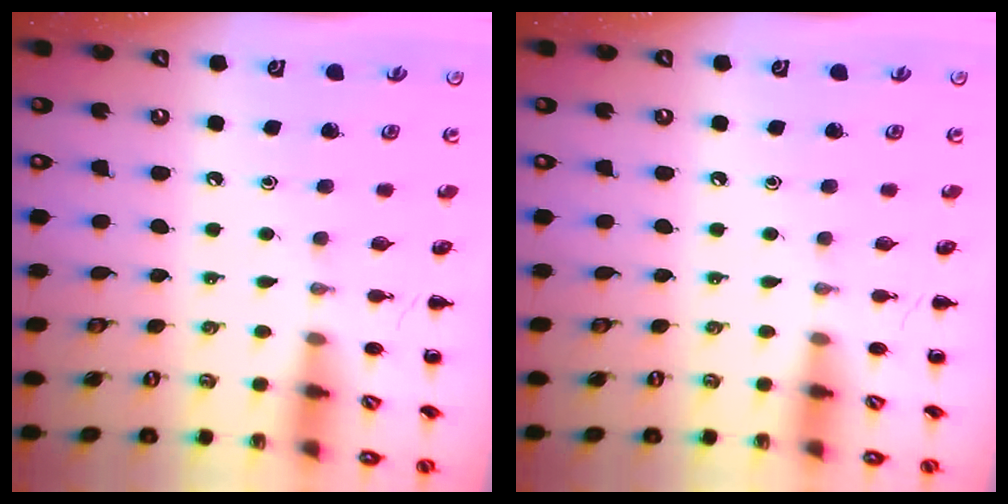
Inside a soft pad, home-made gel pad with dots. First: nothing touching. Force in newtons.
{"total": 0.0}